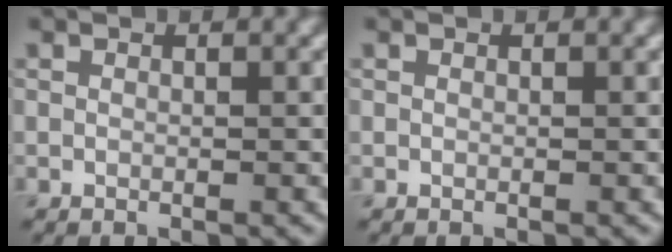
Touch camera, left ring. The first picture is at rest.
{"total": 0.0}